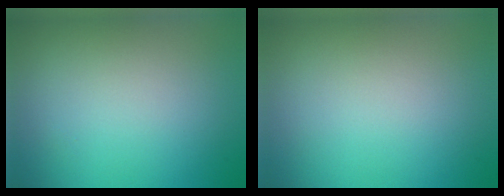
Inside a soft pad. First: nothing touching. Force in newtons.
{"total": 0.0}